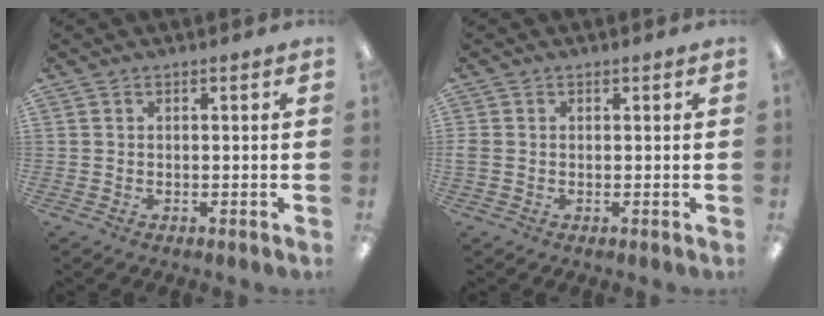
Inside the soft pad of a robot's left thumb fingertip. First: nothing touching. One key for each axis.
{"total": 1.3, "fx": -0.2, "fy": 1.1, "fz": 0.8, "tx": -0.013, "ty": 0.003, "tz": -0.004}